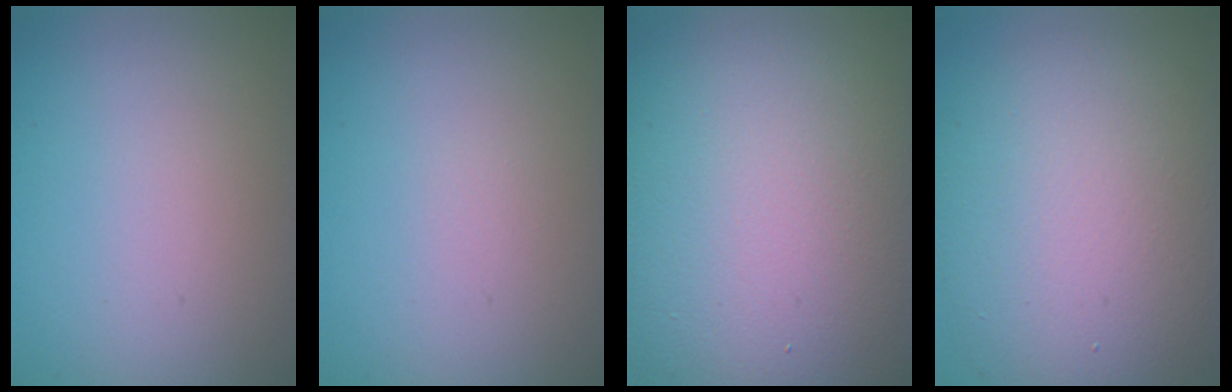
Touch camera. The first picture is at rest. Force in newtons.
{"total": 0.0}
{"total": 18.9, "press": 18.9, "slide": 0.4}
{"total": 10.3, "press": 10.3, "slide": 0.5}